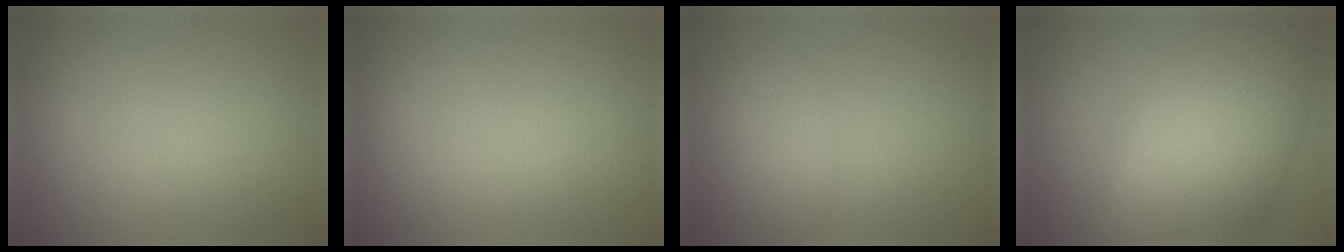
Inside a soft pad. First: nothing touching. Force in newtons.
{"total": 0.0}
{"total": 1.7, "press": 1.7, "slide": 0.1}
{"total": 12.2, "press": 12.2, "slide": 0.5}